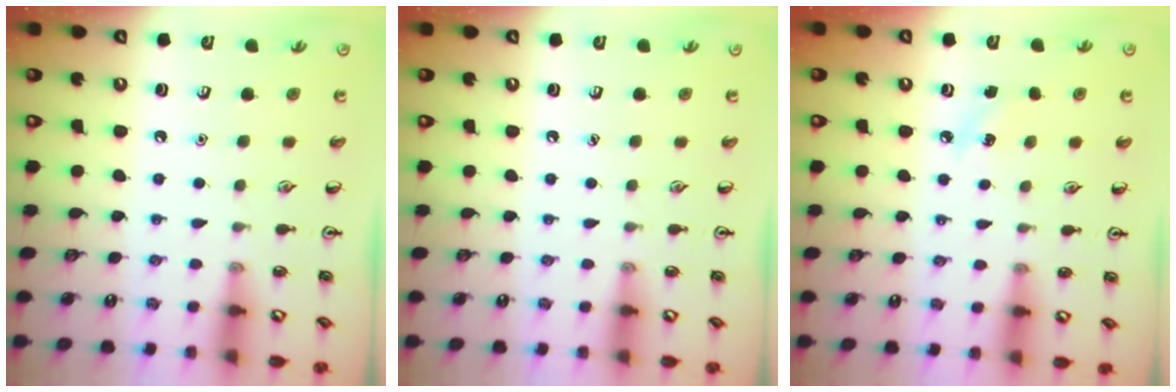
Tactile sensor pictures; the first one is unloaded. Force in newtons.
{"total": 0.0}
{"total": 5.0, "press": 4.7, "slide": 1.5}